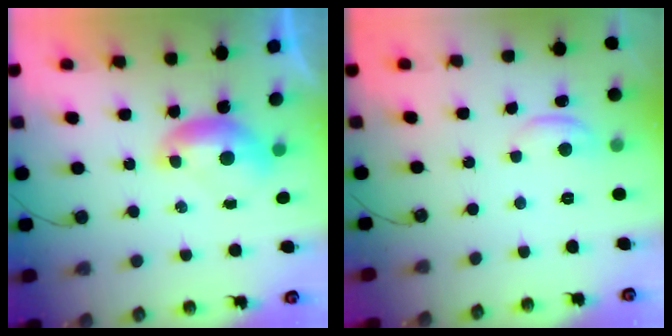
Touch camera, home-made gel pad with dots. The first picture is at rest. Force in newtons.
{"total": 1.8, "press": 1.8, "slide": 0.4}